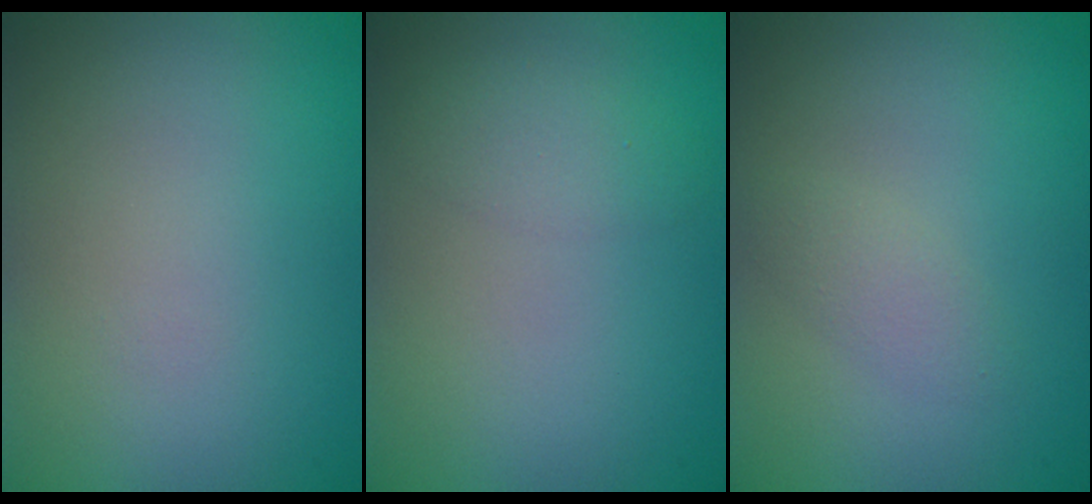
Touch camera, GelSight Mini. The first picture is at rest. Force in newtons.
{"total": 1.8, "press": 1.8, "slide": 0.0}
{"total": 1.3, "press": 1.3, "slide": 0.0}